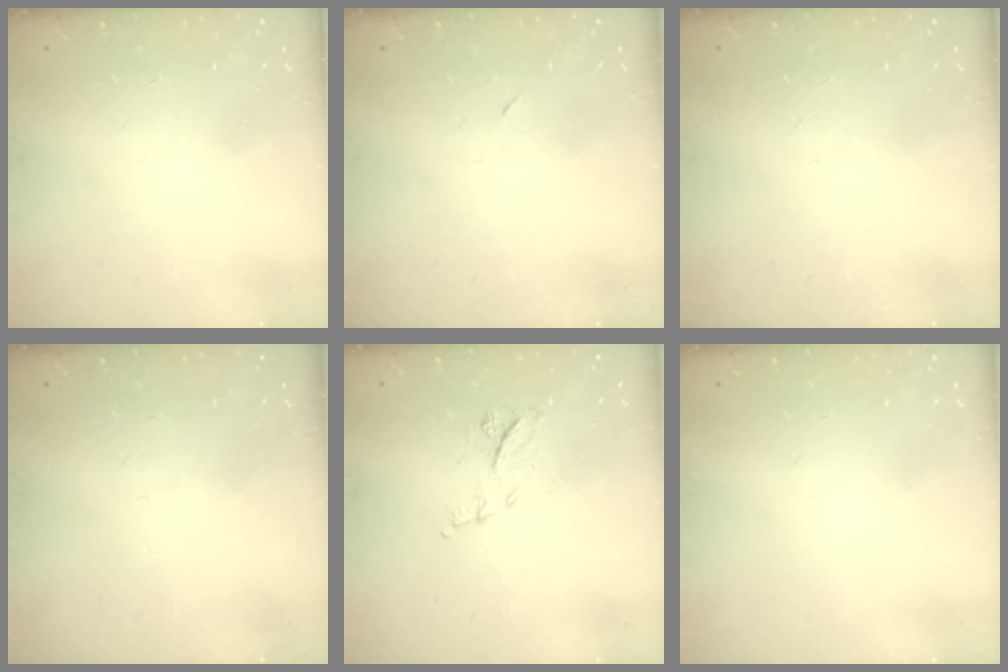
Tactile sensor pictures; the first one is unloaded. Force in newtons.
{"total": 2.3, "press": 2.0, "slide": 1.2}
{"total": 0.0}
{"total": 0.0}
{"total": 7.3, "press": 7.2, "slide": 0.9}
{"total": 0.0}